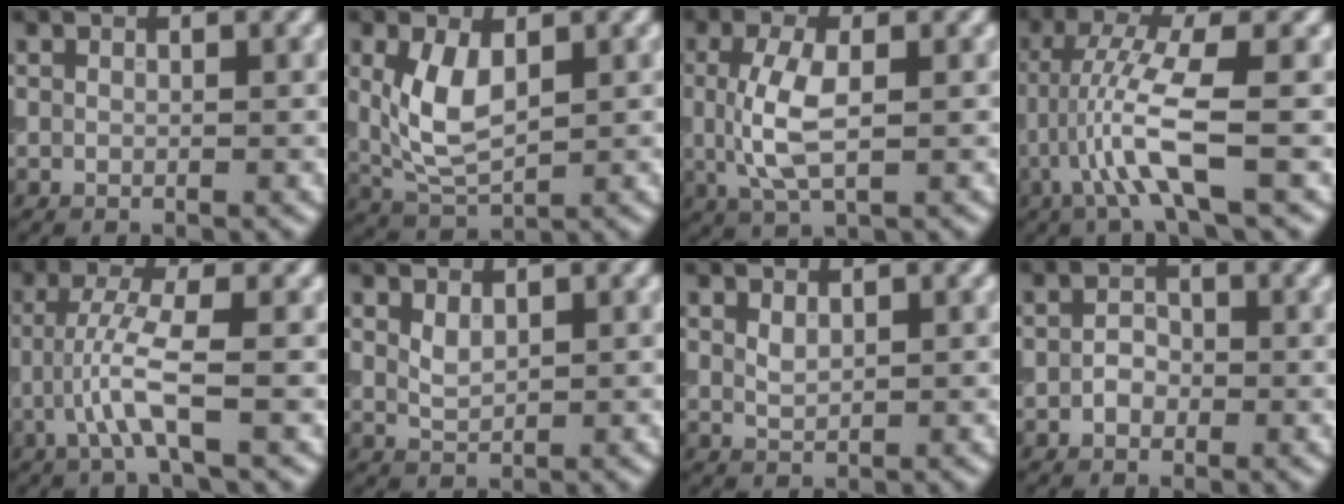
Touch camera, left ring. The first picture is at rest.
{"total": 4.9, "force": [0.9, 2.6, 4.0], "torque": [-0.096, -0.001, 0.024]}
{"total": 4.6, "force": [0.1, 2.0, 4.2], "torque": [-0.098, 0.000, 0.003]}
{"total": 5.2, "force": [-1.6, 0.5, 5.0], "torque": [-0.106, 0.008, -0.033]}
{"total": 3.7, "force": [-1.3, 0.2, 3.4], "torque": [-0.074, 0.010, -0.033]}
{"total": 1.5, "force": [0.7, 0.8, 1.0], "torque": [-0.023, -0.001, 0.021]}
{"total": 1.2, "force": [0.6, 0.6, 0.8], "torque": [-0.018, 0.000, 0.017]}
{"total": 1.5, "force": [-0.6, 1.1, 0.8], "torque": [-0.013, 0.003, -0.014]}